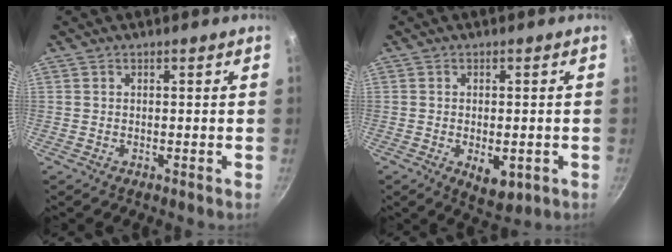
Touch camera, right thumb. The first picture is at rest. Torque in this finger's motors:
{"motor_torque": [-0.35, 0.37, 0.21, 0.33, 0.00]}